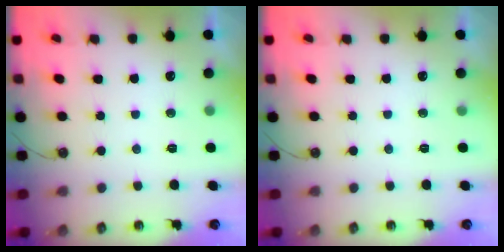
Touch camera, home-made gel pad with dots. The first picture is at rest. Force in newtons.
{"total": 0.0}